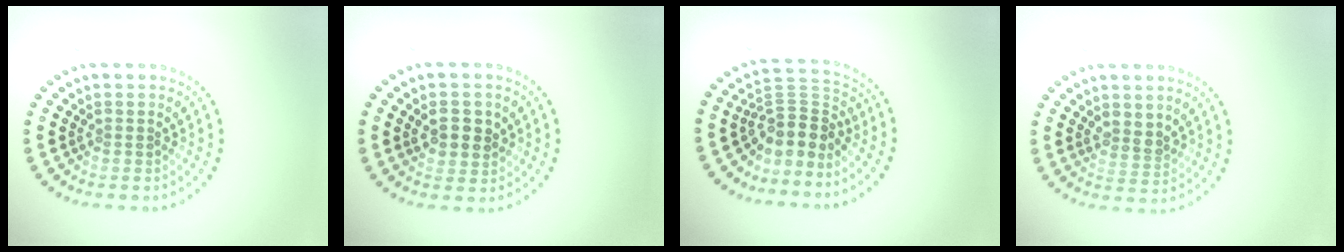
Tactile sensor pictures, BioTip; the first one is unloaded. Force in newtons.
{"total": 2.8, "press": 2.8, "slide": 0.6}
{"total": 3.7, "press": 2.6, "slide": 2.6}
{"total": 1.8, "press": 1.5, "slide": 0.9}